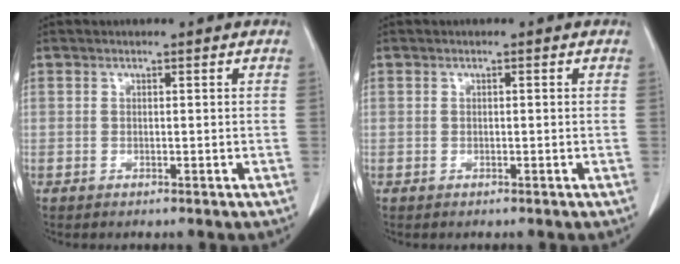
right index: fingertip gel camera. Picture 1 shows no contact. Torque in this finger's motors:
{"motor_torque": [-0.20, 0.16, -0.01, -0.01]}